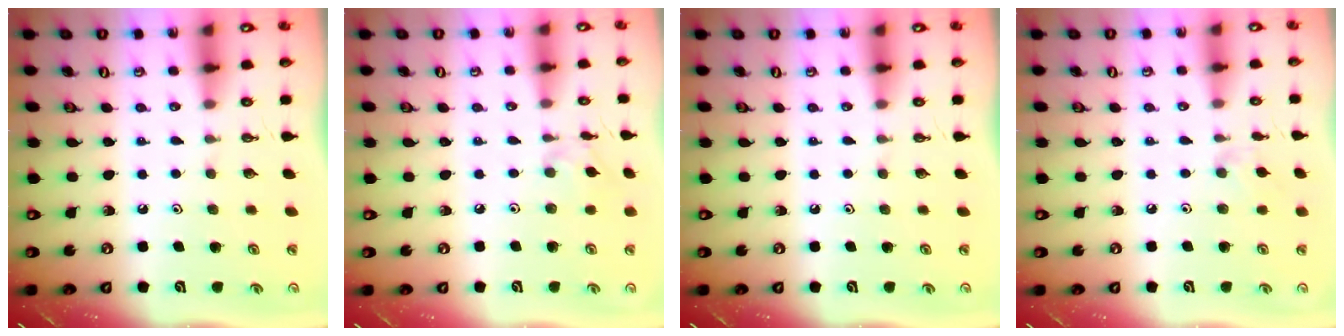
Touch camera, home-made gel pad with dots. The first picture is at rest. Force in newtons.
{"total": 3.7, "press": 3.7, "slide": 0.3}
{"total": 0.0}
{"total": 5.9, "press": 5.8, "slide": 0.8}